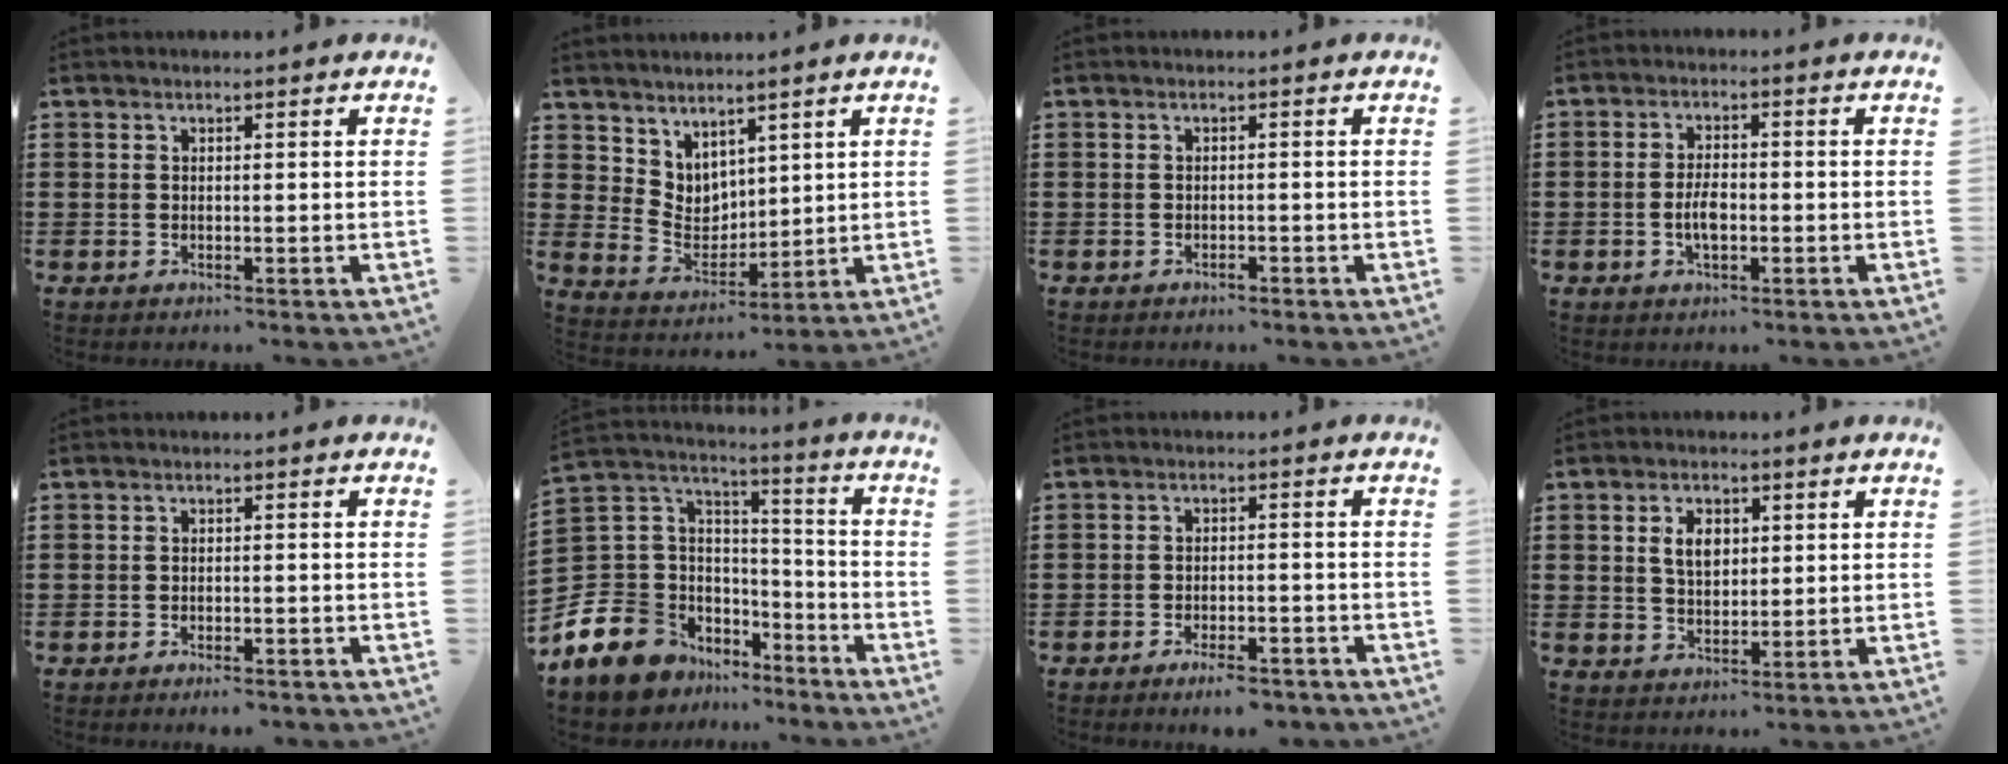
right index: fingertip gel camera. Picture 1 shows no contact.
{"total": 4.7, "force": [3.7, 2.8, 0.0], "torque": [-0.022, -0.014, 0.072]}
{"total": 0.8, "force": [-0.7, 0.1, 0.2], "torque": [-0.007, -0.001, -0.015]}
{"total": 3.7, "force": [-0.8, 1.6, 3.2], "torque": [-0.067, -0.002, -0.015]}
{"total": 1.7, "force": [-1.5, 0.2, 0.6], "torque": [-0.014, 0.001, -0.030]}
{"total": 11.6, "force": [-7.5, 8.7, 1.7], "torque": [-0.100, 0.001, -0.147]}
{"total": 3.8, "force": [-3.4, 0.5, 1.7], "torque": [-0.026, 0.004, -0.064]}
{"total": 4.0, "force": [1.0, 2.6, 2.9], "torque": [-0.056, 0.009, 0.014]}